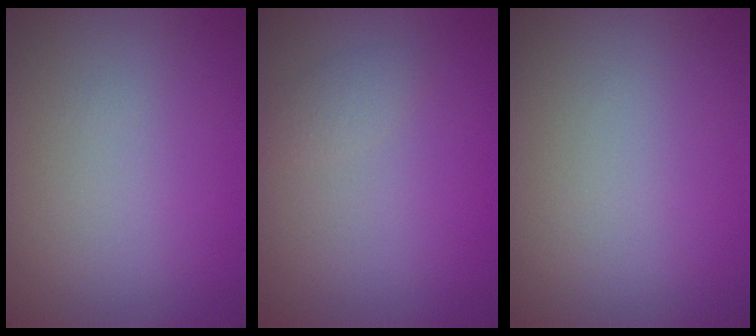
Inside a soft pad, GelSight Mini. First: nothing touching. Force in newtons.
{"total": 1.1, "press": 1.1, "slide": 0.0}
{"total": 0.0}